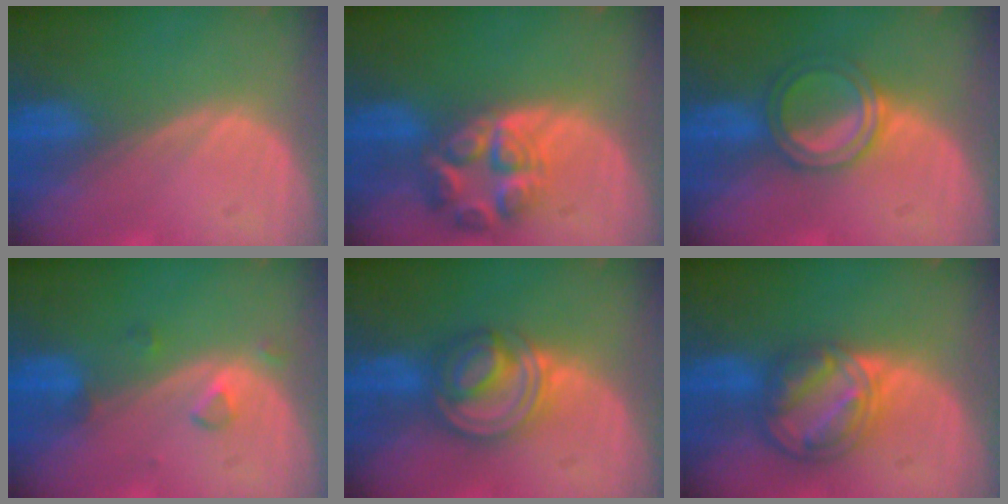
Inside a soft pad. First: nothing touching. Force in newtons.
{"total": 7.7, "press": 6.8, "slide": 3.7}
{"total": 4.9, "press": 4.8, "slide": 1.1}
{"total": 2.1, "press": 2.1, "slide": 0.1}
{"total": 7.4, "press": 6.5, "slide": 3.5}
{"total": 8.3, "press": 7.1, "slide": 4.3}